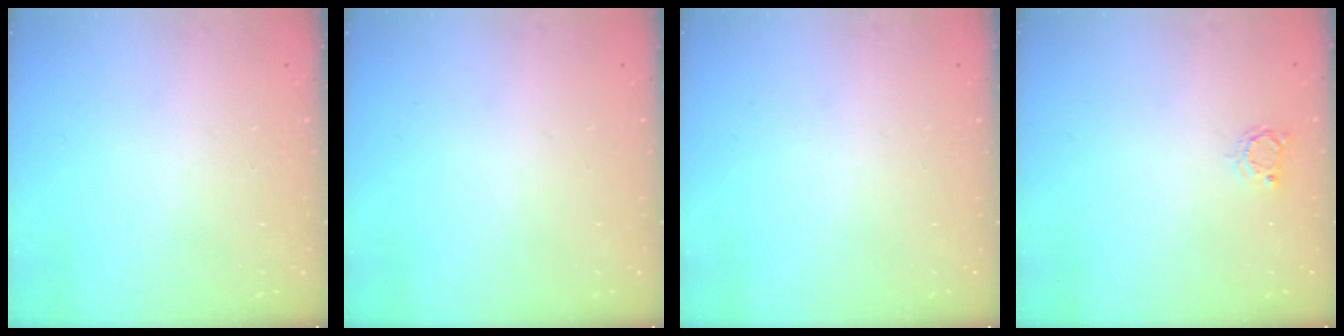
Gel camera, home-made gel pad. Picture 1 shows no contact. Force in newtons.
{"total": 0.0}
{"total": 0.0}
{"total": 3.0, "press": 3.0, "slide": 0.4}